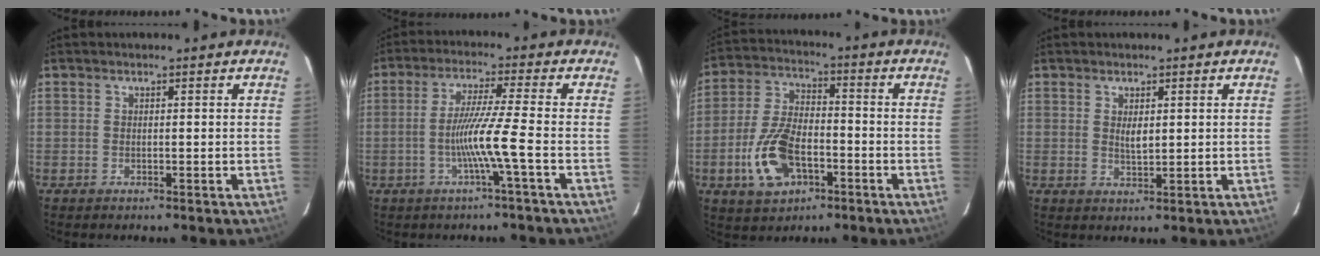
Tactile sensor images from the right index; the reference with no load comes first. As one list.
[{"total": 7.9, "force": [-2.7, -2.0, 7.1], "torque": [-0.136, -0.007, -0.048]}, {"total": 12.8, "force": [-5.0, 7.2, 9.4], "torque": [-0.200, 0.005, -0.082]}, {"total": 2.7, "force": [0.7, 1.2, 2.3], "torque": [-0.037, -0.002, 0.015]}]